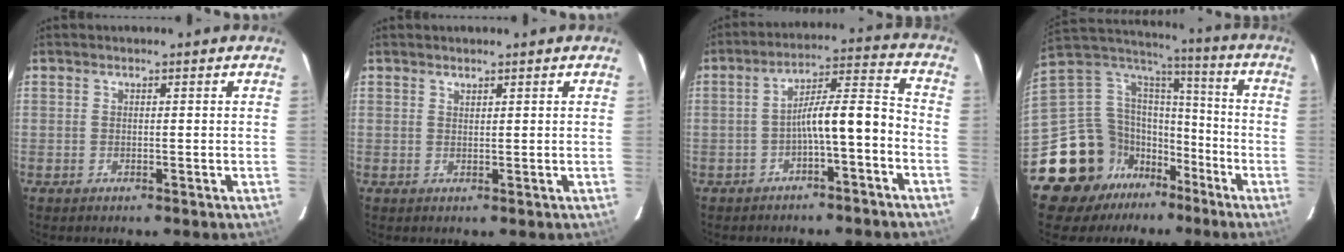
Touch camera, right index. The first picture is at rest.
{"total": 0.8, "force": [0.7, 0.1, 0.1], "torque": [-0.002, 0.001, 0.015]}
{"total": 8.3, "force": [-4.0, 1.0, 7.2], "torque": [-0.129, 0.026, -0.055]}
{"total": 18.2, "force": [-12.1, 12.2, 5.8], "torque": [-0.138, 0.051, -0.208]}